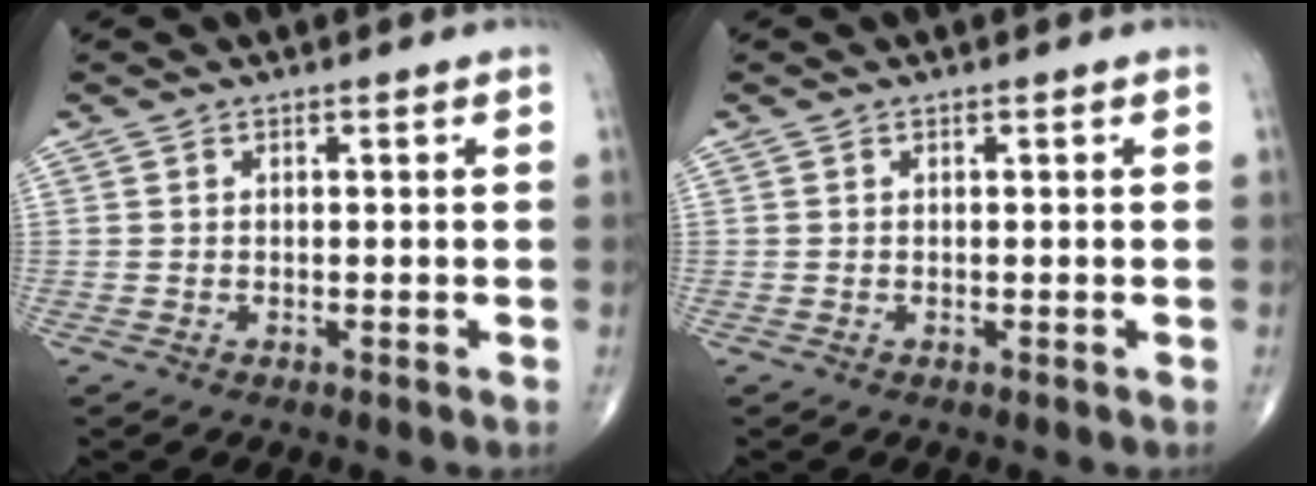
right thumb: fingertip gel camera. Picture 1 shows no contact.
{"total": 0.0}